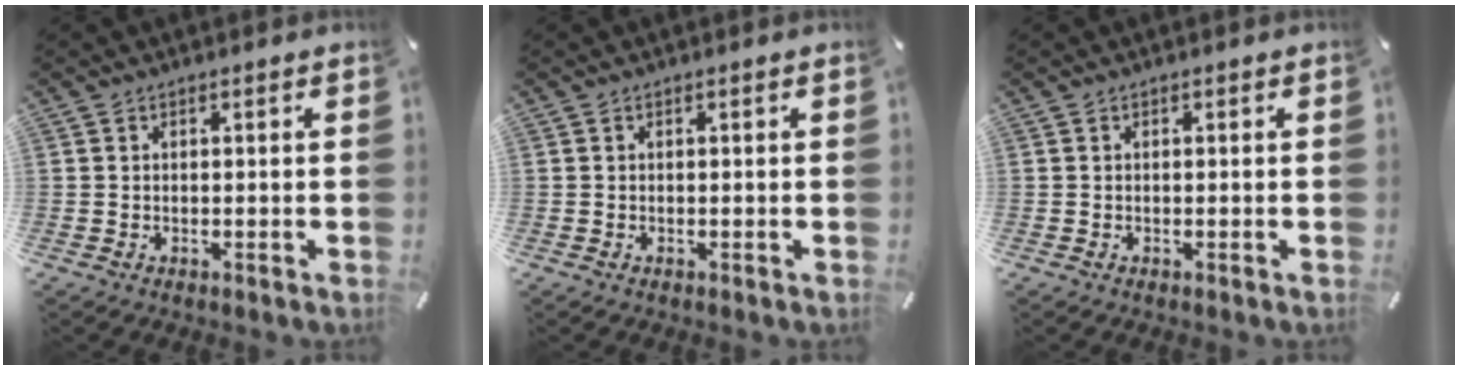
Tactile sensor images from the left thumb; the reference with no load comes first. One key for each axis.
{"total": 0.0}
{"total": 0.0}